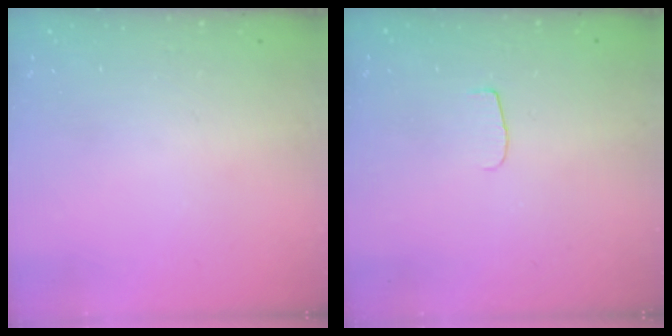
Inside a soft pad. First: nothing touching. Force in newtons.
{"total": 4.5, "press": 4.4, "slide": 0.5}